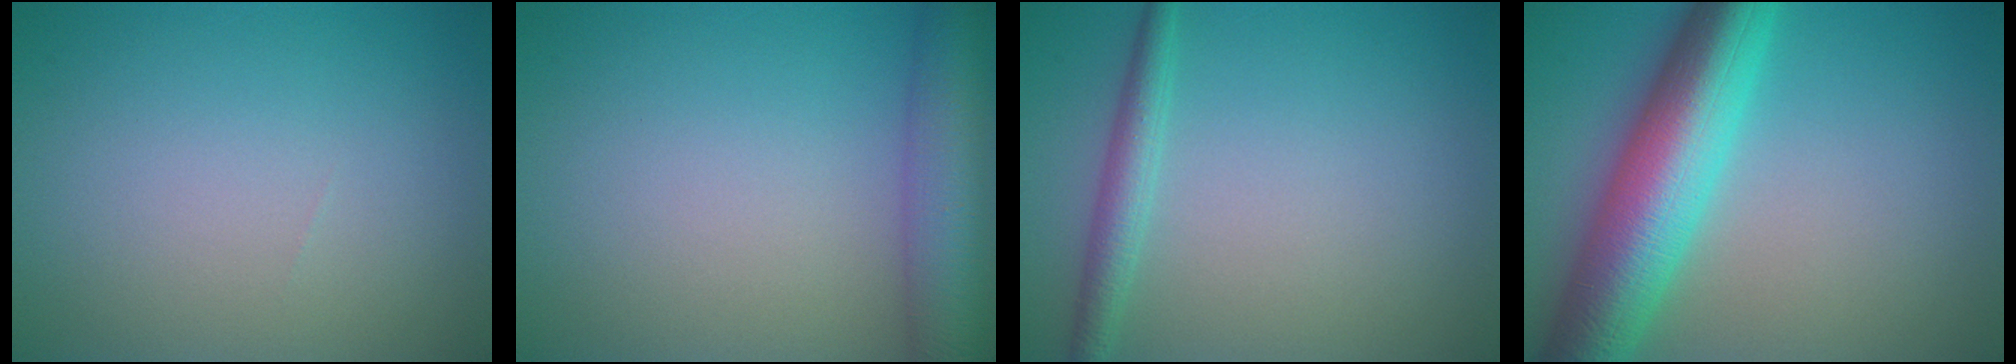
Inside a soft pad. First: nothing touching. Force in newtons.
{"total": 6.7, "press": 6.7, "slide": 0.3}
{"total": 2.3, "press": 2.2, "slide": 0.1}
{"total": 10.2, "press": 10.2, "slide": 0.0}